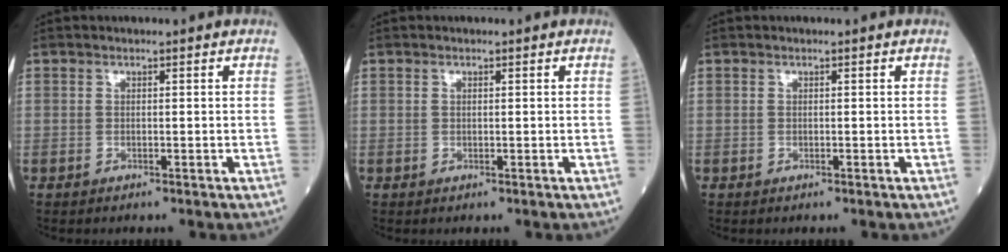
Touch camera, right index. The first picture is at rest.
{"total": 0.0}
{"total": 0.0}